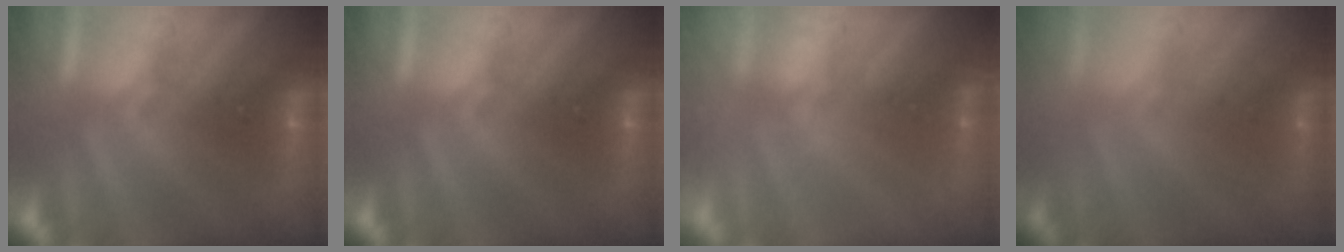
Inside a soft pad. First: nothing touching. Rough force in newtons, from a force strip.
{"total": 0.0}
{"total": 2.3}
{"total": 1.7}